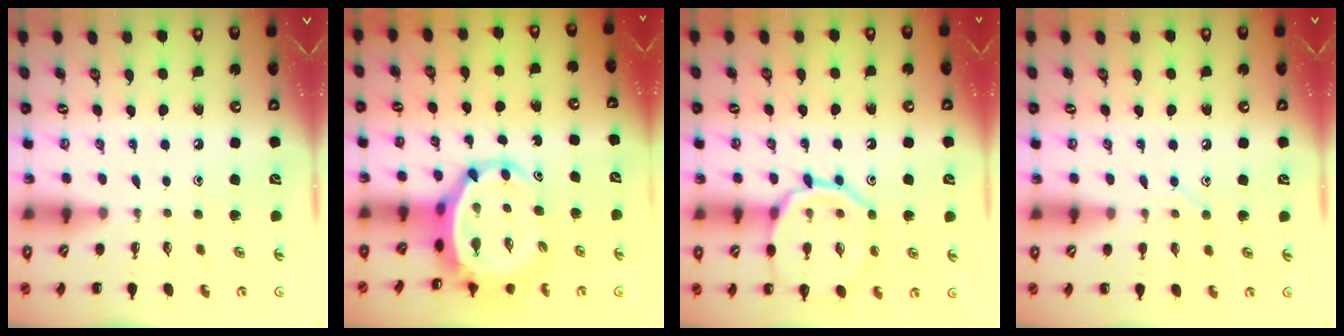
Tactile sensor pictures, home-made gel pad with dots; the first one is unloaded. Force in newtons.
{"total": 6.5, "press": 6.2, "slide": 2.1}
{"total": 12.8, "press": 12.8, "slide": 0.8}
{"total": 5.3, "press": 5.1, "slide": 1.1}